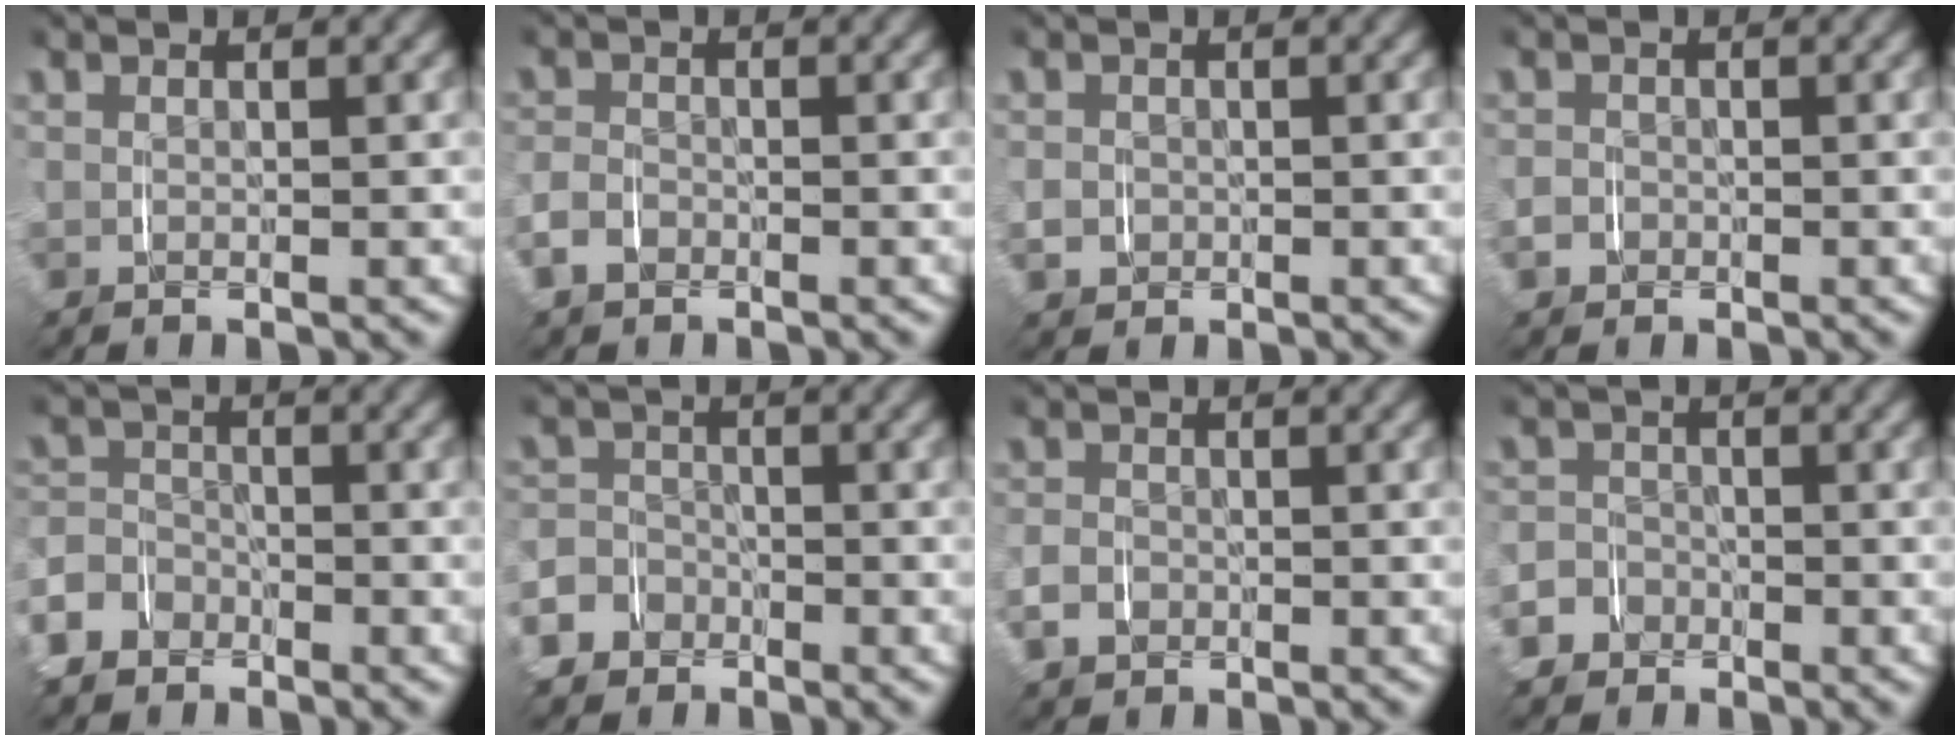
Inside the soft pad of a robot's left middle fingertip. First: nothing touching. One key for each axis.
{"total": 2.3, "fx": -1.1, "fy": 1.7, "fz": 1.0, "tx": -0.030, "ty": -0.002, "tz": -0.023}
{"total": 1.8, "fx": -0.3, "fy": 1.7, "fz": 0.6, "tx": -0.019, "ty": -0.006, "tz": -0.004}
{"total": 1.6, "fx": -0.6, "fy": 1.5, "fz": 0.2, "tx": -0.008, "ty": -0.002, "tz": -0.013}
{"total": 5.6, "fx": -3.0, "fy": 4.5, "fz": 1.2, "tx": -0.029, "ty": -0.010, "tz": -0.059}
{"total": 6.5, "fx": -3.1, "fy": 5.6, "fz": 1.1, "tx": -0.029, "ty": -0.008, "tz": -0.068}
{"total": 2.5, "fx": -0.8, "fy": 2.1, "fz": 1.0, "tx": -0.030, "ty": -0.004, "tz": -0.015}
{"total": 5.7, "fx": -2.6, "fy": 5.0, "fz": 0.8, "tx": -0.026, "ty": -0.007, "tz": -0.058}